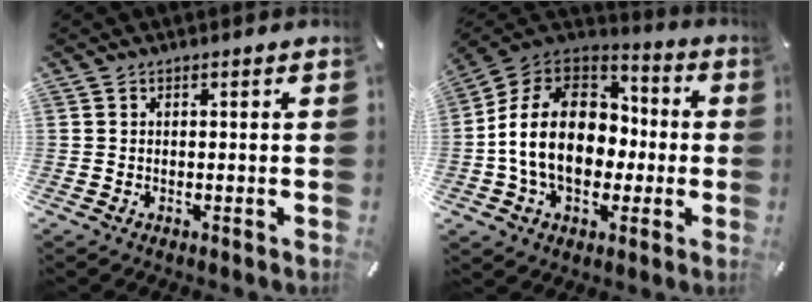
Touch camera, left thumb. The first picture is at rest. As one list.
[{"total": 18.8, "force": [-1.8, 14.6, 11.8], "torque": [-0.236, 0.019, -0.030]}]